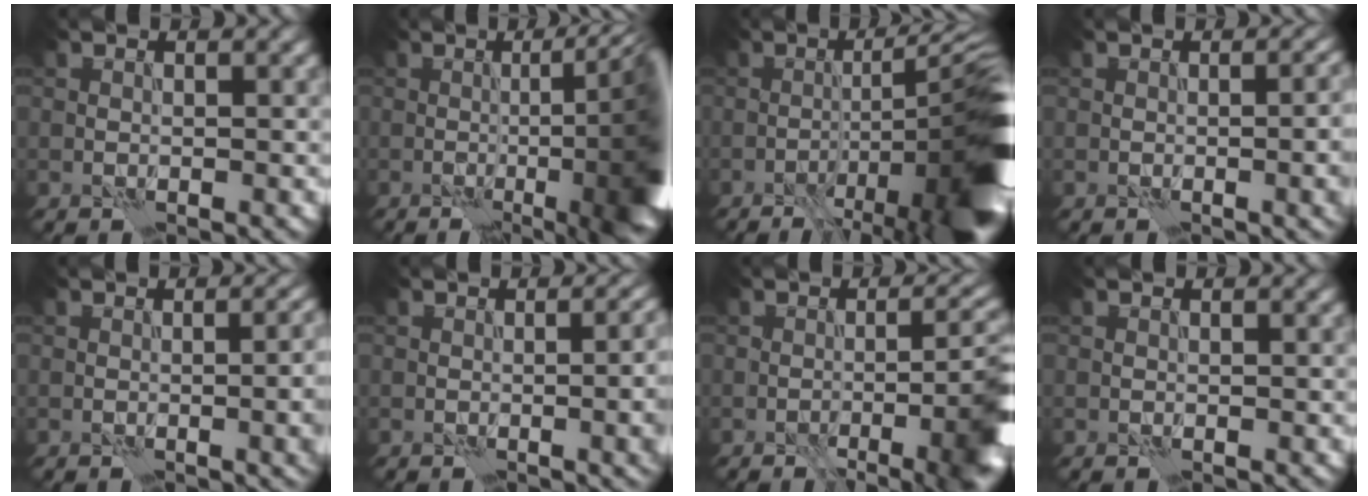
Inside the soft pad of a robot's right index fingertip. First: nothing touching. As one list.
[{"total": 16.8, "force": [-1.2, 6.0, 15.6], "torque": [-0.108, 0.013, -0.011]}, {"total": 14.0, "force": [-5.2, 3.4, 12.6], "torque": [-0.129, 0.004, -0.068]}, {"total": 5.6, "force": [-0.5, 2.2, 5.1], "torque": [-0.046, -0.007, 0.001]}, {"total": 6.4, "force": [-0.5, 2.6, 5.8], "torque": [-0.048, -0.005, 0.001]}, {"total": 7.0, "force": [-0.5, 2.9, 6.4], "torque": [-0.050, -0.002, -0.001]}, {"total": 9.6, "force": [-4.0, 2.8, 8.3], "torque": [-0.081, 0.000, -0.047]}, {"total": 0.0}]